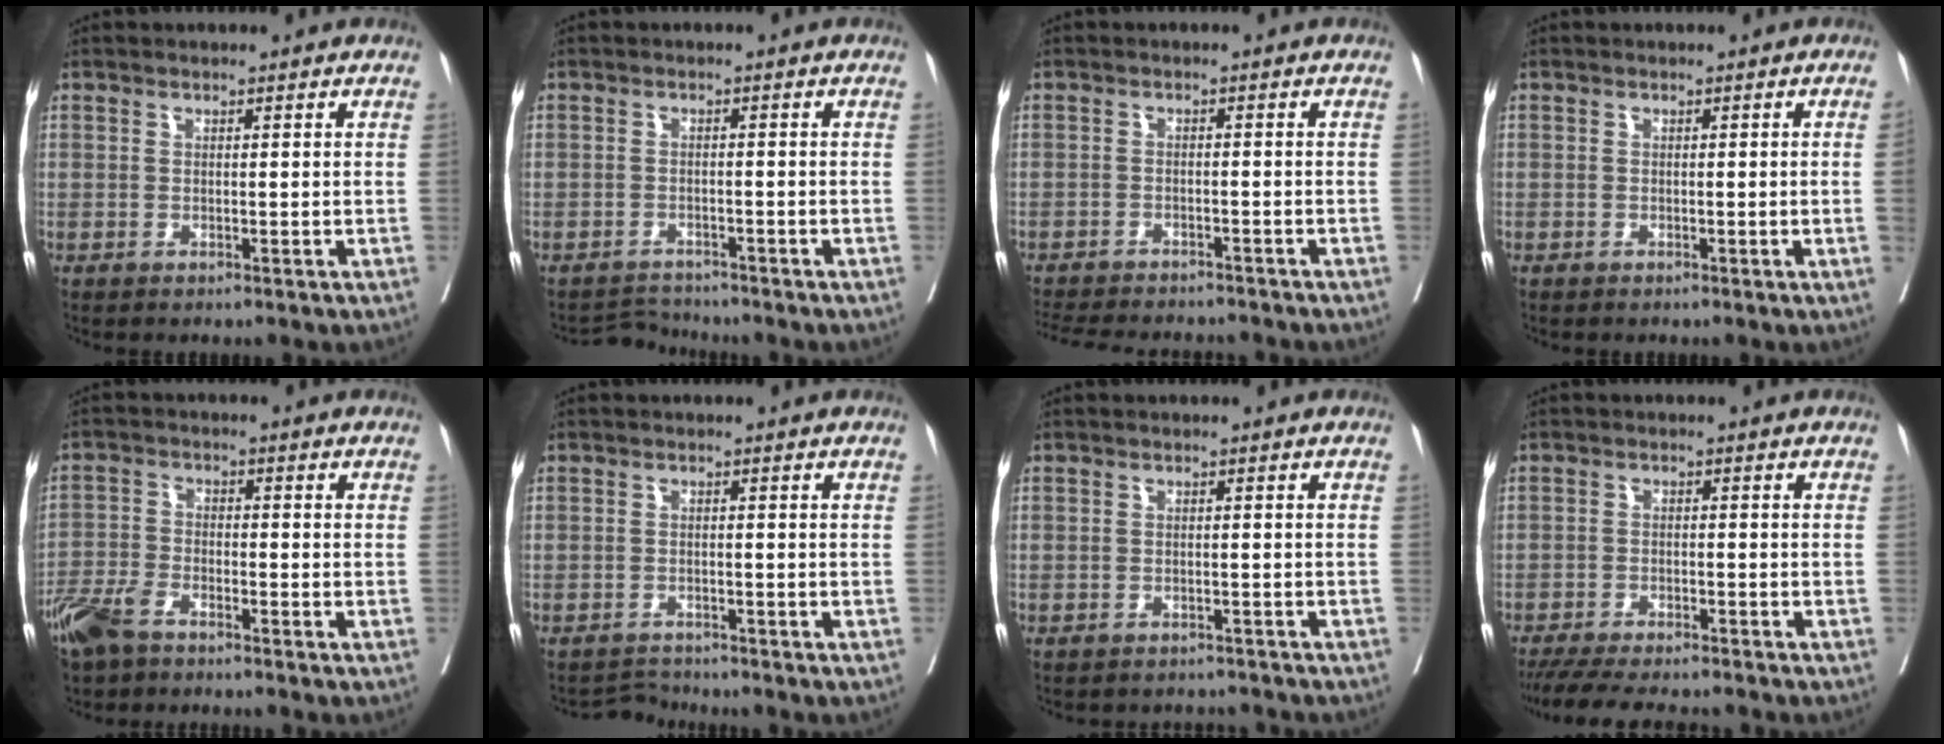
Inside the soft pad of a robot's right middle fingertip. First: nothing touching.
{"total": 3.0, "force": [-2.8, -0.2, -1.0], "torque": [0.016, -0.012, -0.045]}
{"total": 13.7, "force": [-12.5, 2.9, 4.8], "torque": [-0.105, -0.013, -0.170]}
{"total": 0.9, "force": [-0.2, -0.4, 0.8], "torque": [-0.006, 0.001, -0.003]}
{"total": 6.1, "force": [-4.8, 2.1, 3.0], "torque": [-0.071, -0.009, -0.095]}
{"total": 2.3, "force": [-2.1, -0.2, -0.9], "torque": [0.015, -0.014, -0.033]}
{"total": 4.9, "force": [-4.8, 1.2, 0.0], "torque": [0.002, 0.000, -0.056]}
{"total": 12.4, "force": [-11.0, 1.8, 5.3], "torque": [-0.082, -0.017, -0.157]}